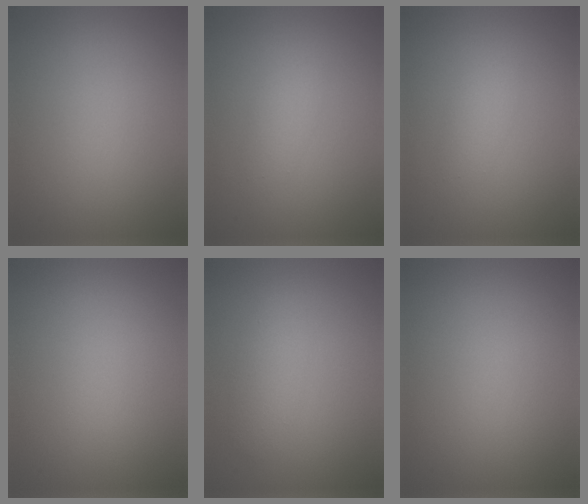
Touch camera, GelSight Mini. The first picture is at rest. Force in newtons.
{"total": 1.5, "press": 1.5, "slide": 0.1}
{"total": 1.5, "press": 1.5, "slide": 0.1}
{"total": 0.0}
{"total": 2.2, "press": 2.2, "slide": 0.1}
{"total": 0.0}